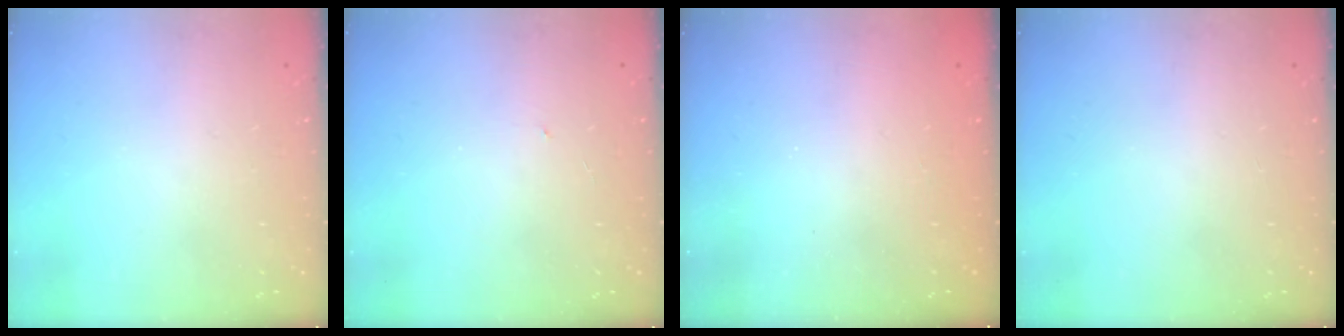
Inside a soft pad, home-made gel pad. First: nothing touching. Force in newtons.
{"total": 0.6, "press": 0.6, "slide": 0.1}
{"total": 2.2, "press": 2.1, "slide": 0.7}
{"total": 0.0}